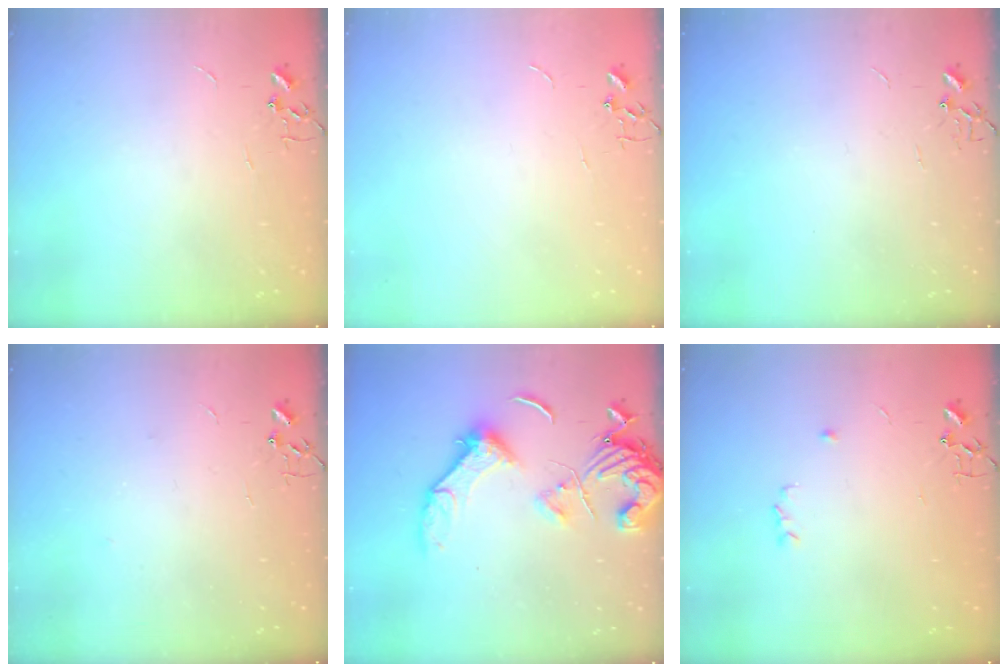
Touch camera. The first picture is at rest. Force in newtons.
{"total": 0.0}
{"total": 0.0}
{"total": 2.5, "press": 2.1, "slide": 1.4}
{"total": 14.7, "press": 14.6, "slide": 1.7}
{"total": 3.4, "press": 3.4, "slide": 0.6}